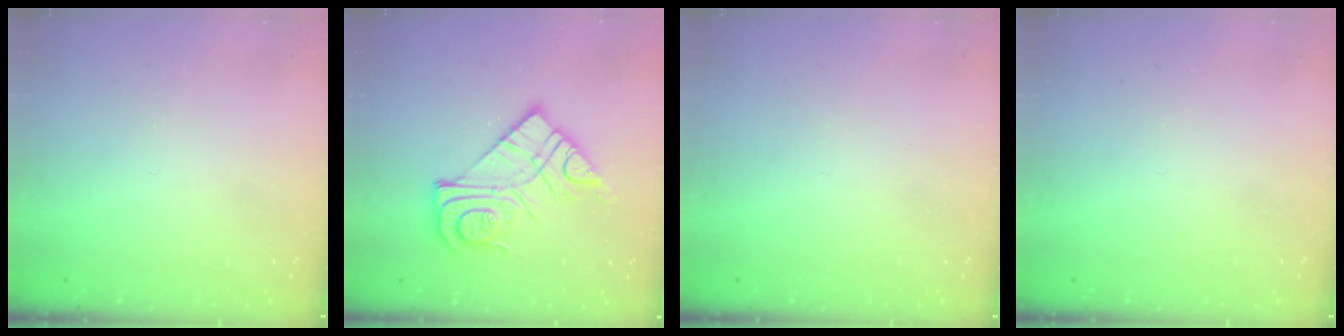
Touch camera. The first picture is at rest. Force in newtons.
{"total": 14.2, "press": 14.2, "slide": 0.8}
{"total": 0.0}
{"total": 0.0}